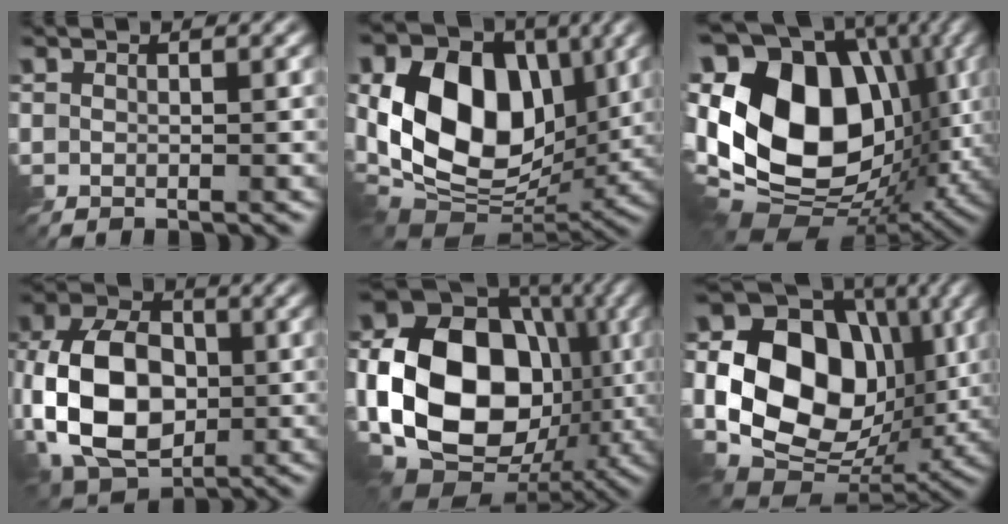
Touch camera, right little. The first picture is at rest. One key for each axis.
{"total": 13.8, "fx": 1.3, "fy": 9.7, "fz": 9.8, "tx": -0.162, "ty": -0.002, "tz": 0.012}
{"total": 18.0, "fx": 0.7, "fy": 12.3, "fz": 13.2, "tx": -0.264, "ty": 0.017, "tz": -0.004}
{"total": 12.1, "fx": -2.2, "fy": 8.2, "fz": 8.7, "tx": -0.193, "ty": -0.002, "tz": -0.055}
{"total": 18.1, "fx": -1.2, "fy": 13.5, "fz": 12.0, "tx": -0.231, "ty": -0.014, "tz": -0.025}
{"total": 17.8, "fx": 1.7, "fy": 13.7, "fz": 11.1, "tx": -0.211, "ty": 0.006, "tz": 0.032}